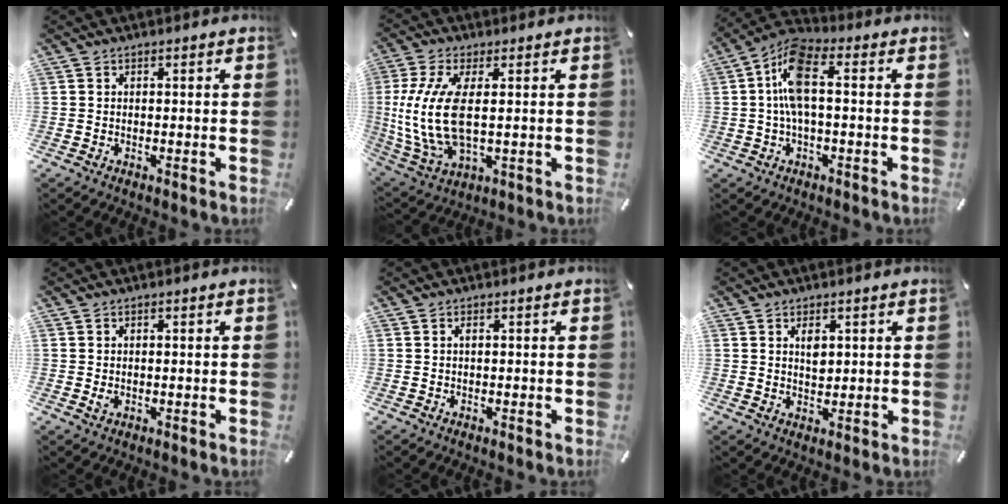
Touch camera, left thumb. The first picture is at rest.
{"total": 13.3, "force": [1.3, 6.1, 11.8], "torque": [-0.276, -0.021, 0.022]}
{"total": 10.2, "force": [0.2, 4.3, 9.3], "torque": [-0.190, 0.004, 0.003]}
{"total": 1.4, "force": [-0.1, 0.8, 1.2], "torque": [-0.016, -0.002, -0.004]}
{"total": 0.7, "force": [0.2, 0.1, 0.7], "torque": [-0.013, 0.001, 0.002]}
{"total": 3.3, "force": [1.3, 2.2, 2.2], "torque": [-0.024, -0.005, 0.016]}